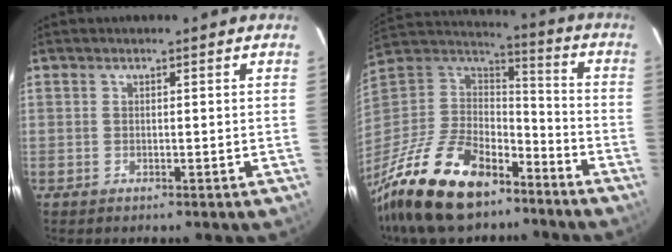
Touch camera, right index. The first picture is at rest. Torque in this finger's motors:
{"motor_torque": [0.96, -1.18, 1.06, 0.16]}